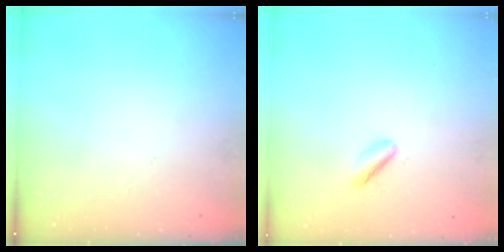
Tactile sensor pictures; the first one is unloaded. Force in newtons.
{"total": 2.0, "press": 1.8, "slide": 0.9}